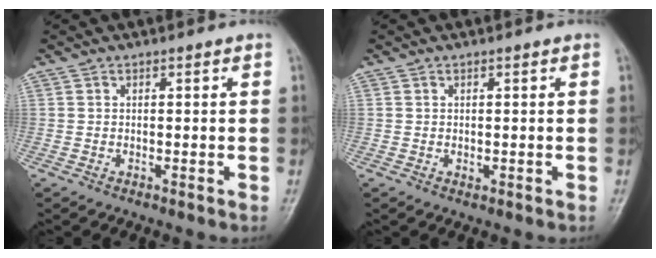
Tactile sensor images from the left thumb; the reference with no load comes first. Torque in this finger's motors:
{"motor_torque": [-0.16, -0.02, 0.06, -0.01, 0.00]}